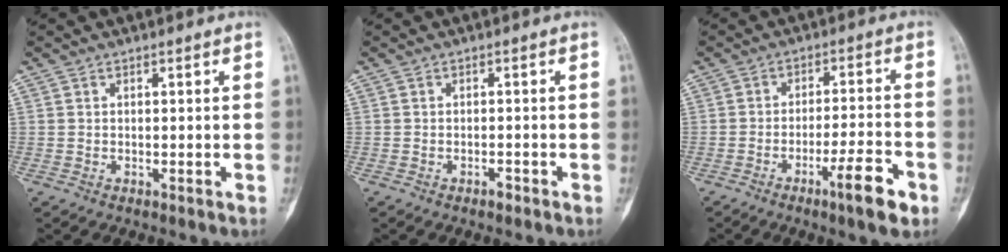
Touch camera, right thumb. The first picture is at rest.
{"total": 1.1, "force": [-0.8, 0.5, 0.6], "torque": [-0.007, 0.006, -0.013]}
{"total": 8.9, "force": [-4.7, 1.4, 7.4], "torque": [-0.117, 0.024, -0.072]}